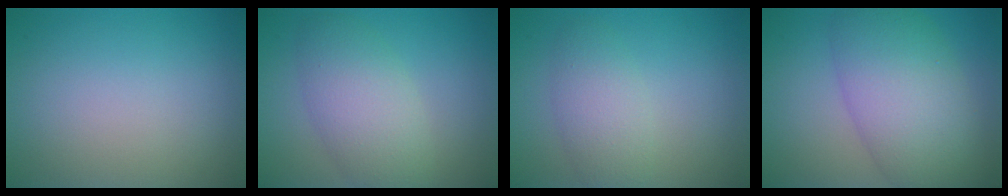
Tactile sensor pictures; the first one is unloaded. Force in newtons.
{"total": 5.2, "press": 5.2, "slide": 0.2}
{"total": 3.2, "press": 3.2, "slide": 0.1}
{"total": 8.5, "press": 8.5, "slide": 0.3}